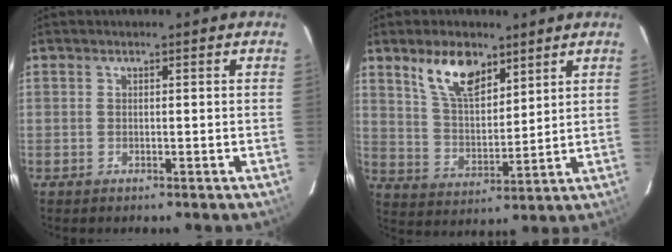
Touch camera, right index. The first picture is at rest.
{"total": 10.4, "force": [6.6, 4.8, 6.4], "torque": [-0.114, 0.009, 0.130]}